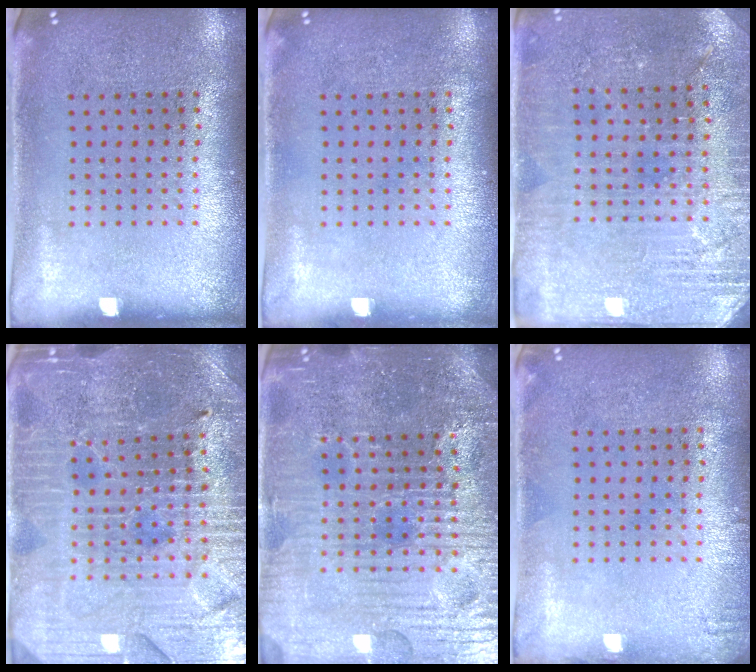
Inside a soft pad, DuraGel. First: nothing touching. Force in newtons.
{"total": 0.0}
{"total": 2.8, "press": 2.8, "slide": 0.5}
{"total": 4.3, "press": 4.2, "slide": 1.0}
{"total": 5.6, "press": 5.3, "slide": 1.8}
{"total": 0.8, "press": 0.8, "slide": 0.1}